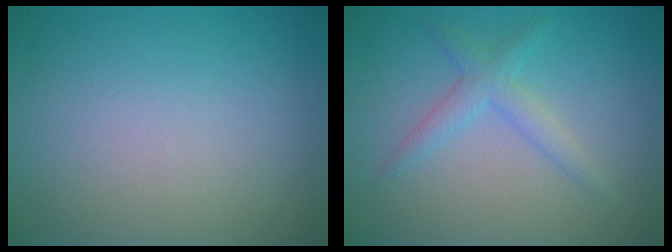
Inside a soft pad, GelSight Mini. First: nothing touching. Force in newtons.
{"total": 2.2, "press": 2.2, "slide": 0.1}